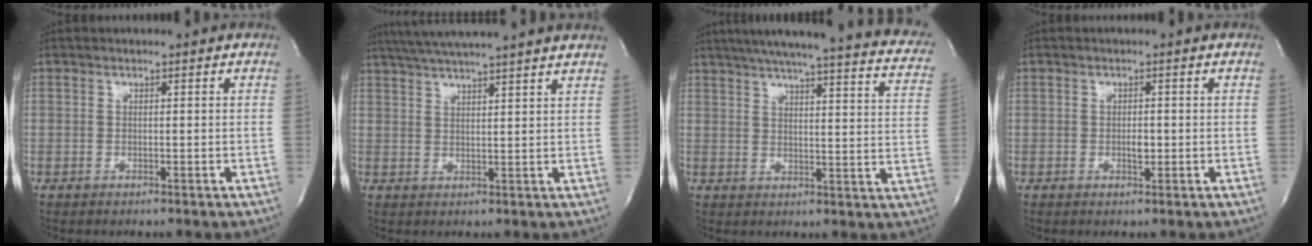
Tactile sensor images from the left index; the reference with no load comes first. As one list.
[{"total": 15.1, "force": [13.2, -0.4, 7.4], "torque": [-0.133, 0.031, 0.181]}, {"total": 28.1, "force": [23.8, 2.8, 14.7], "torque": [-0.199, -0.029, 0.277]}, {"total": 1.5, "force": [-0.2, 0.8, 1.3], "torque": [-0.023, 0.001, -0.002]}]